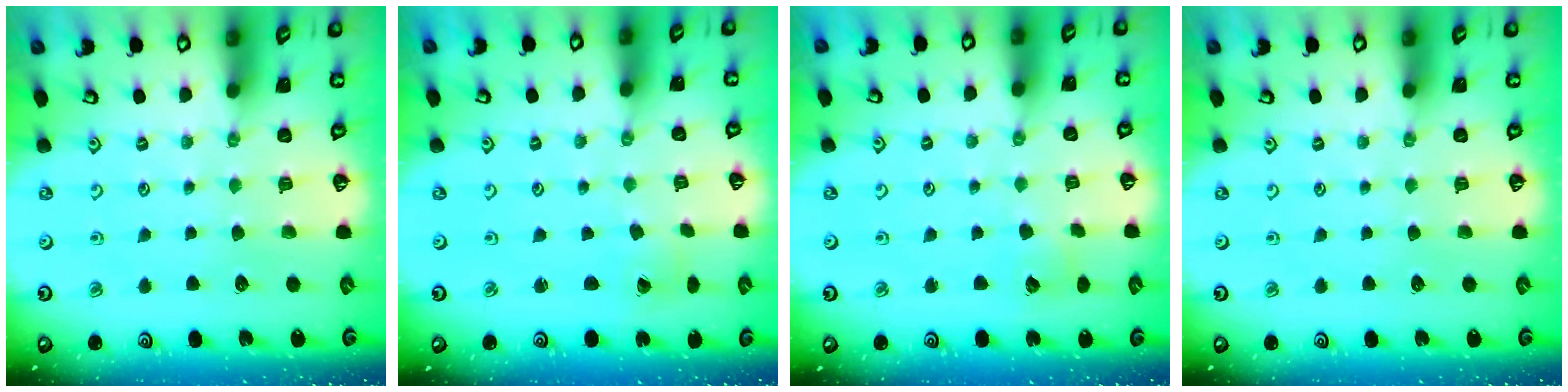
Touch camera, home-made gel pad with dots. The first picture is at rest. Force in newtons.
{"total": 1.5, "press": 1.5, "slide": 0.1}
{"total": 5.2, "press": 5.2, "slide": 0.5}
{"total": 0.0}